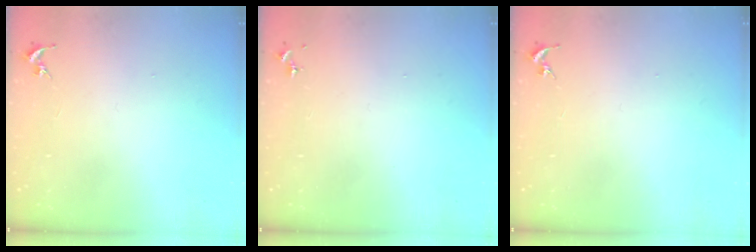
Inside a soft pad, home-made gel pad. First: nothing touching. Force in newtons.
{"total": 0.0}
{"total": 0.0}